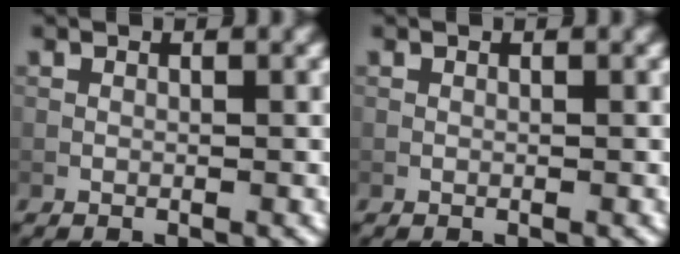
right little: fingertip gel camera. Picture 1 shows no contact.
{"total": 0.0}